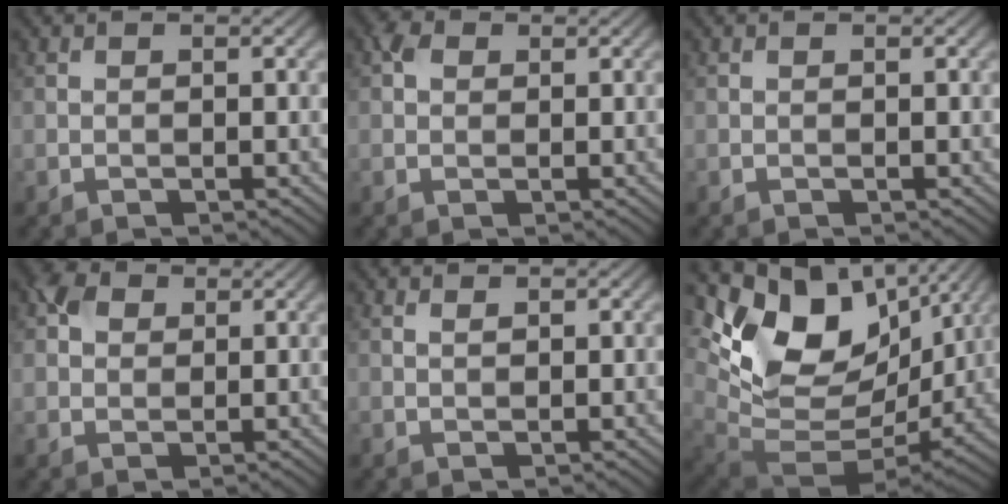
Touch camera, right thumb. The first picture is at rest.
{"total": 1.7, "force": [0.6, 1.3, 0.9], "torque": [-0.018, 0.005, 0.006]}
{"total": 0.0}
{"total": 3.1, "force": [1.3, 2.5, 1.4], "torque": [-0.032, 0.006, 0.021]}
{"total": 0.7, "force": [0.5, 0.3, 0.4], "torque": [-0.011, -0.001, 0.011]}
{"total": 16.0, "force": [4.4, 10.5, 11.3], "torque": [-0.241, -0.022, 0.102]}